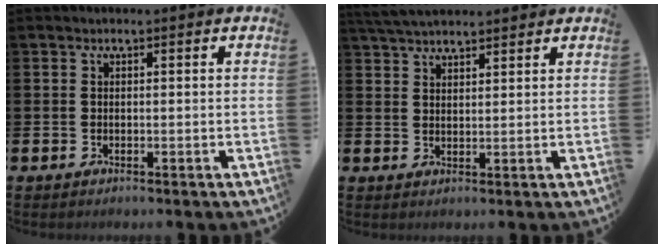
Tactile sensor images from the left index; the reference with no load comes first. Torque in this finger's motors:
{"motor_torque": [1.05, -1.09, 0.29, 0.14]}